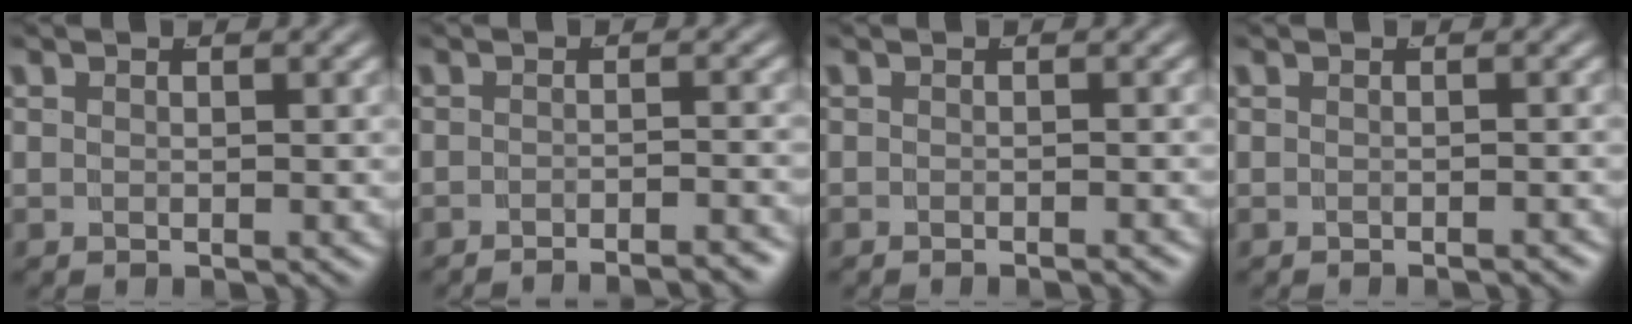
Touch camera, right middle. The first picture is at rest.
{"total": 3.8, "force": [-3.7, 0.1, 0.8], "torque": [0.001, -0.001, -0.062]}
{"total": 1.0, "force": [-0.9, -0.2, 0.2], "torque": [-0.002, 0.002, -0.017]}
{"total": 0.9, "force": [-0.9, -0.2, 0.0], "torque": [-0.001, 0.002, -0.015]}